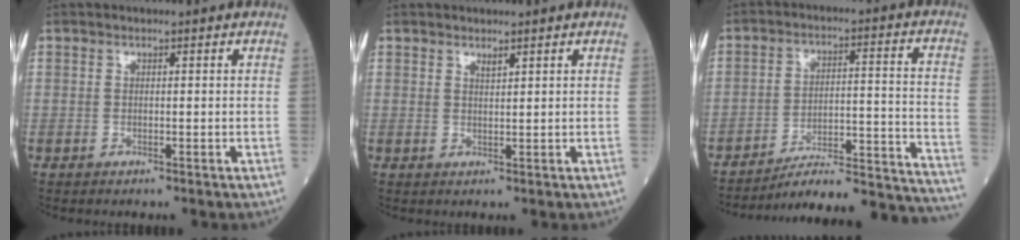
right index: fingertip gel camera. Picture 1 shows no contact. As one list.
[{"total": 1.1, "force": [0.9, 0.1, 0.5], "torque": [-0.013, -0.005, 0.018]}, {"total": 21.5, "force": [-20.8, 0.4, 5.2], "torque": [-0.025, 0.025, -0.286]}]